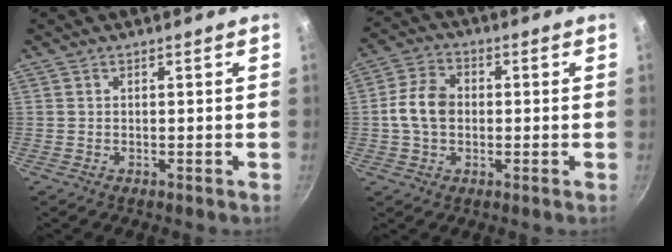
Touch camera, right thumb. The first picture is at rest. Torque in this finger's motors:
{"motor_torque": [0.95, 1.64, 0.85, -0.45, 0.05]}